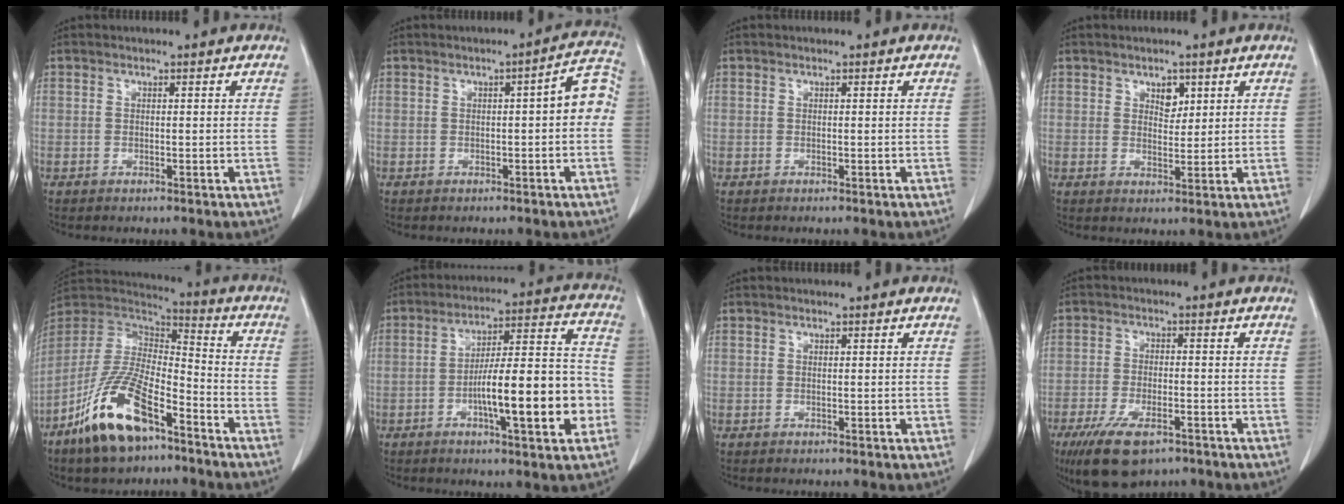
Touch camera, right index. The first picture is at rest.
{"total": 5.2, "force": [-0.1, 1.0, 5.1], "torque": [-0.057, 0.021, -0.006]}
{"total": 0.0}
{"total": 2.8, "force": [1.5, 1.7, 1.7], "torque": [-0.021, -0.002, 0.025]}
{"total": 15.9, "force": [-9.5, 5.3, 11.6], "torque": [-0.238, -0.003, -0.178]}
{"total": 15.8, "force": [-4.6, 2.4, 14.9], "torque": [-0.230, 0.019, -0.068]}
{"total": 0.0}
{"total": 9.8, "force": [-6.4, 3.7, 6.5], "torque": [-0.120, -0.016, -0.107]}